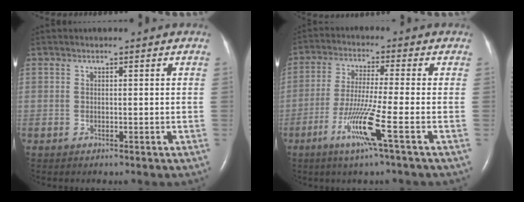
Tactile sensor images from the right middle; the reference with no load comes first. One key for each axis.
{"total": 8.7, "fx": -3.9, "fy": -1.4, "fz": 7.6, "tx": -0.150, "ty": -0.026, "tz": -0.082}